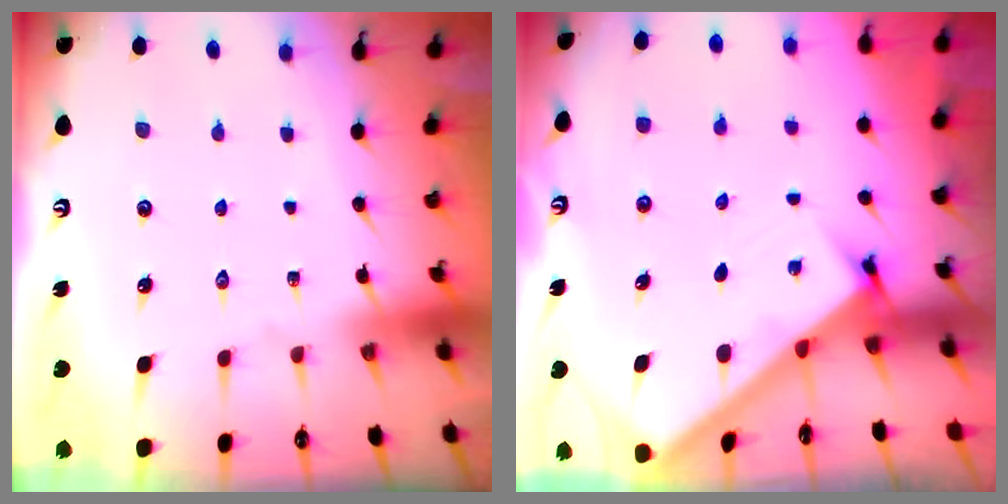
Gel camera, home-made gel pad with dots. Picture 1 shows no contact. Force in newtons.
{"total": 3.0, "press": 2.9, "slide": 0.4}